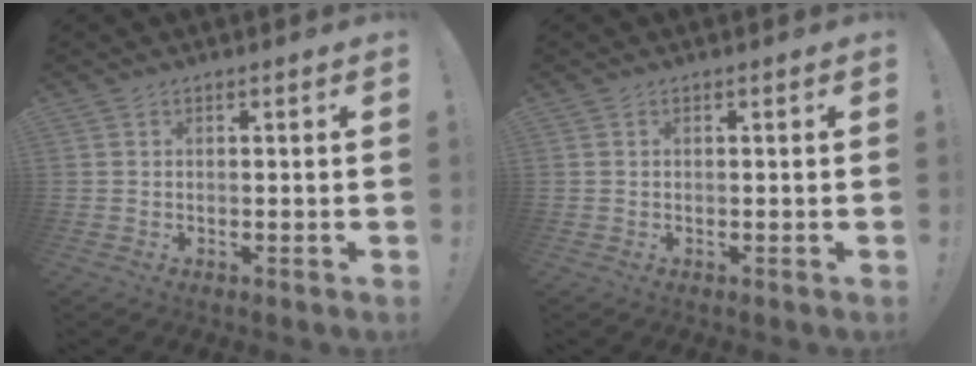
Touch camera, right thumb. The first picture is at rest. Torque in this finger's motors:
{"motor_torque": [-0.01, 0.12, 0.01, 0.04, 0.00]}